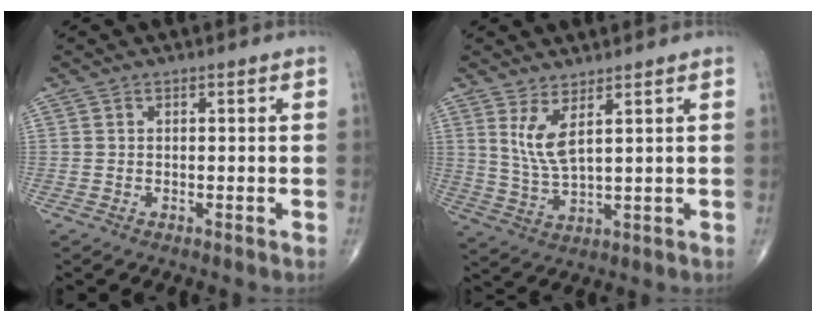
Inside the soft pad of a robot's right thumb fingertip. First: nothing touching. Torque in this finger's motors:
{"motor_torque": [-0.11, 0.43, 0.16, 0.18, 0.13]}